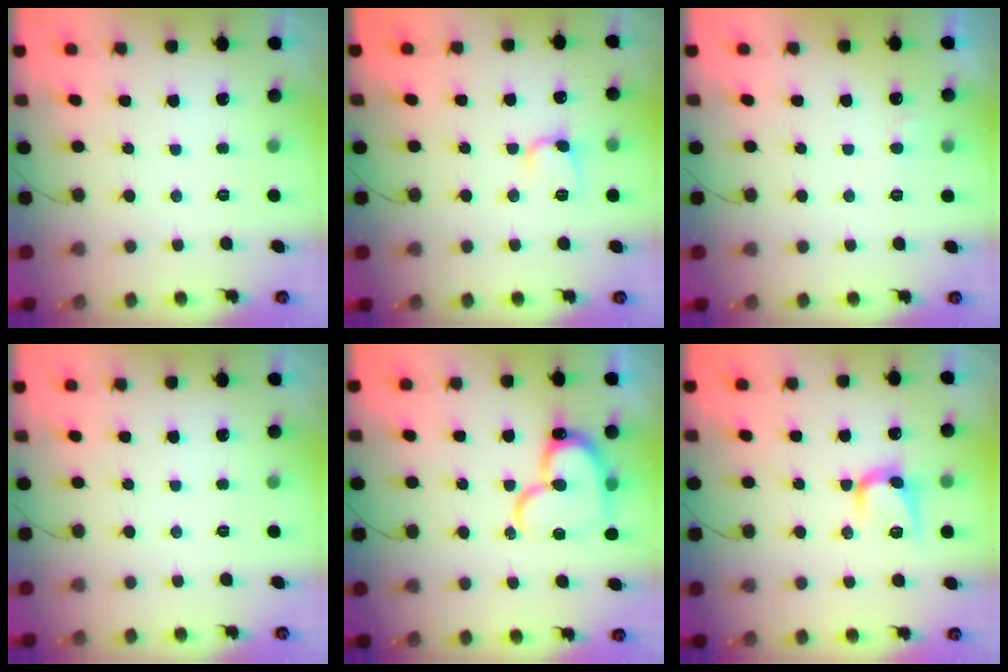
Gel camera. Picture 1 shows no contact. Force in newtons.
{"total": 5.3, "press": 5.2, "slide": 0.6}
{"total": 3.9, "press": 3.9, "slide": 0.4}
{"total": 0.0}
{"total": 17.2, "press": 17.1, "slide": 1.7}
{"total": 8.0, "press": 8.0, "slide": 0.6}